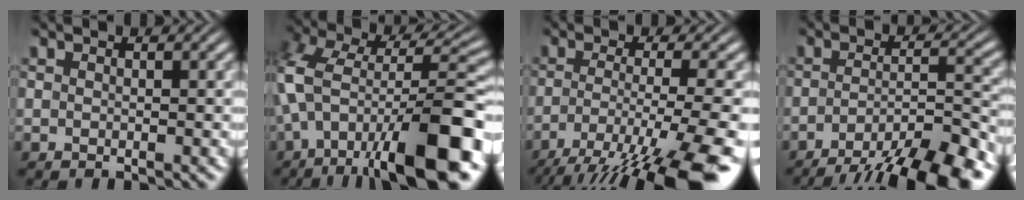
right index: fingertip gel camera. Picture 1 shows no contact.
{"total": 12.4, "force": [-3.4, 5.7, 10.5], "torque": [-0.178, -0.023, -0.033]}
{"total": 10.9, "force": [-6.1, 3.0, 8.5], "torque": [-0.132, -0.048, -0.068]}
{"total": 10.8, "force": [-8.3, 3.1, 6.2], "torque": [-0.073, -0.023, -0.118]}